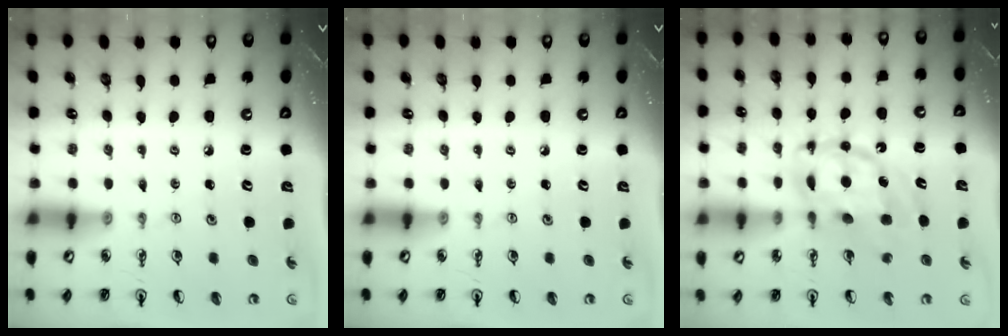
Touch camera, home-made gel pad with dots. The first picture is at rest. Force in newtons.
{"total": 0.0}
{"total": 12.4, "press": 12.3, "slide": 1.5}